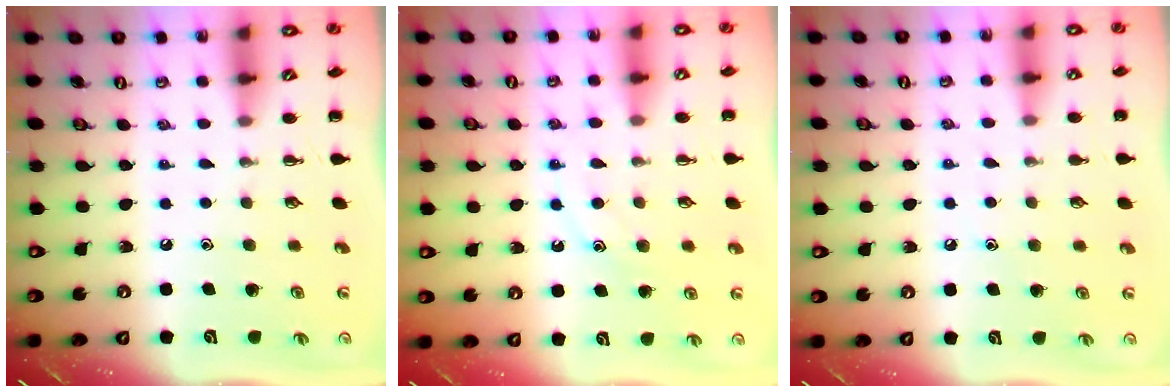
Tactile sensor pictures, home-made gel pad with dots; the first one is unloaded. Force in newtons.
{"total": 10.6, "press": 10.5, "slide": 0.7}
{"total": 4.1, "press": 4.0, "slide": 1.1}